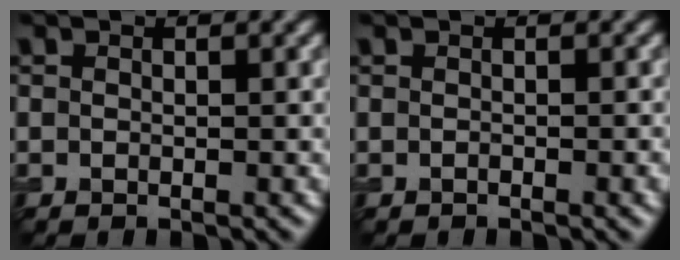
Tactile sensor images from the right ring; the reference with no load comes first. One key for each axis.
{"total": 1.0, "fx": -0.4, "fy": 0.3, "fz": 0.9, "tx": -0.013, "ty": -0.002, "tz": -0.008}